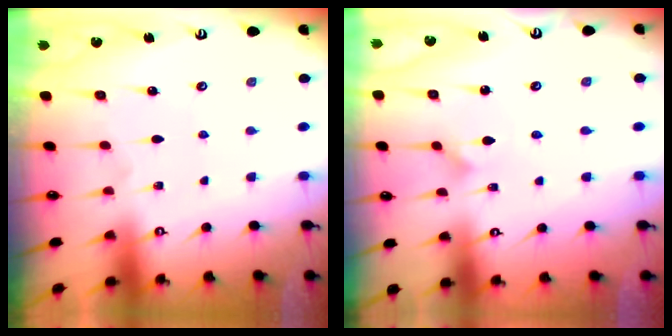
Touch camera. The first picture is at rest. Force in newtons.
{"total": 1.0, "press": 1.0, "slide": 0.1}